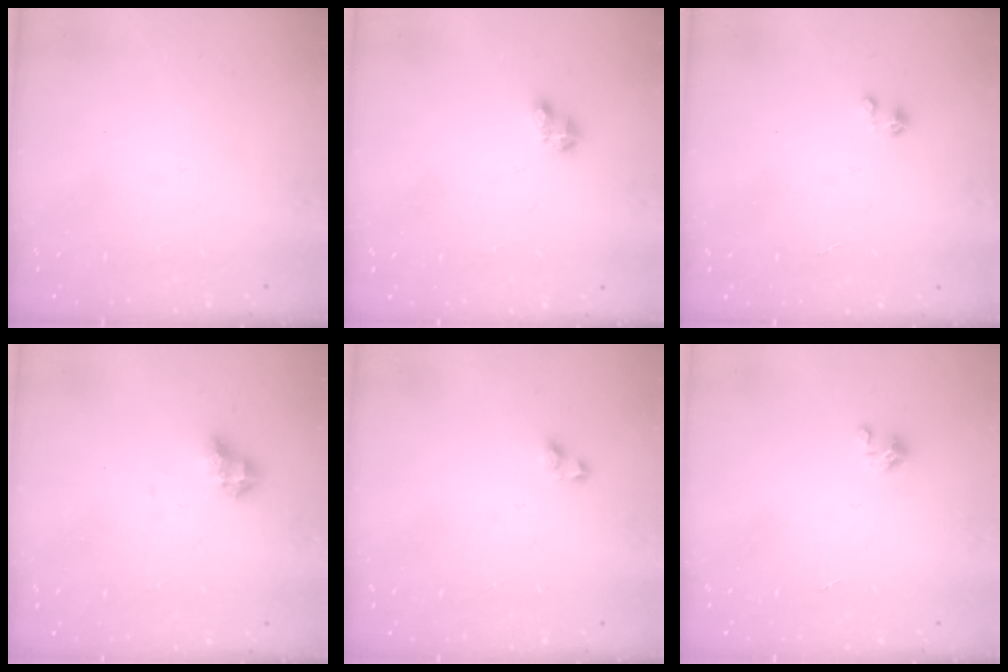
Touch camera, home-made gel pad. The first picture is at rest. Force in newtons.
{"total": 4.2, "press": 4.2, "slide": 0.6}
{"total": 0.0}
{"total": 6.4, "press": 6.4, "slide": 0.3}
{"total": 2.9, "press": 2.9, "slide": 0.2}
{"total": 1.5, "press": 1.5, "slide": 0.1}